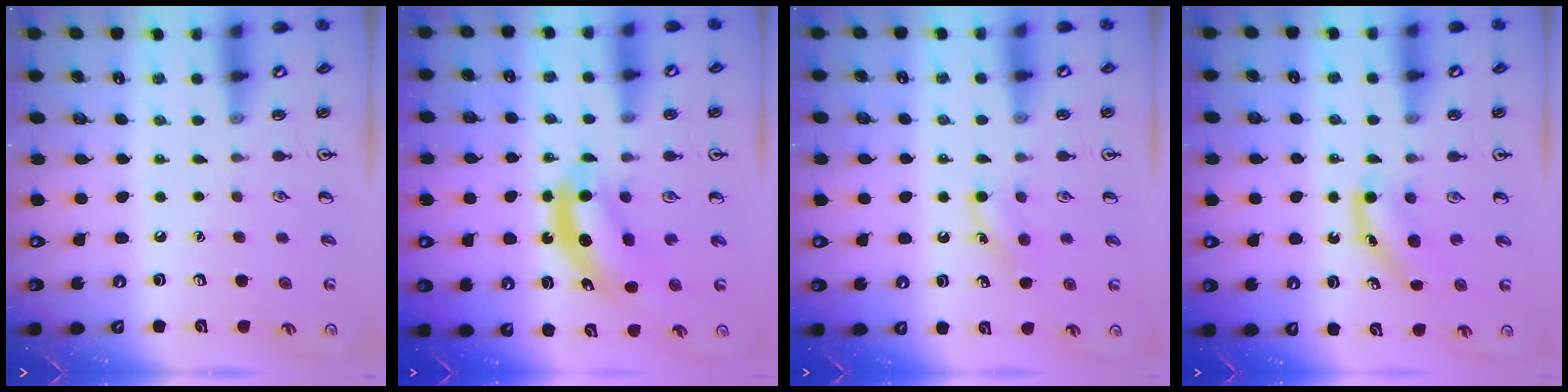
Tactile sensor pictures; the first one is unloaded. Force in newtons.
{"total": 5.8, "press": 5.7, "slide": 1.1}
{"total": 6.1, "press": 5.8, "slide": 1.6}
{"total": 4.2, "press": 4.0, "slide": 1.2}